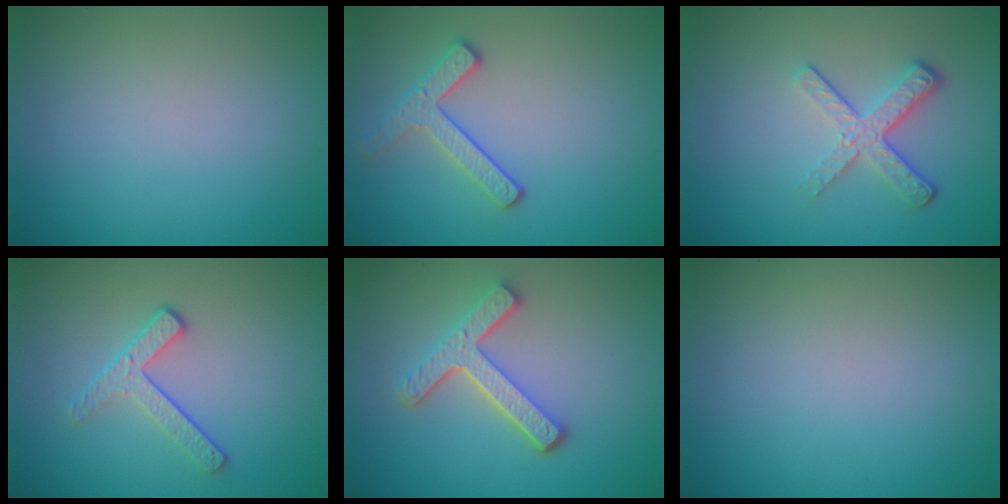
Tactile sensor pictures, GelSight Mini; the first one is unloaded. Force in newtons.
{"total": 2.5, "press": 2.3, "slide": 0.9}
{"total": 3.7, "press": 2.6, "slide": 2.6}
{"total": 2.3, "press": 1.7, "slide": 1.6}
{"total": 4.7, "press": 3.4, "slide": 3.2}
{"total": 0.0}